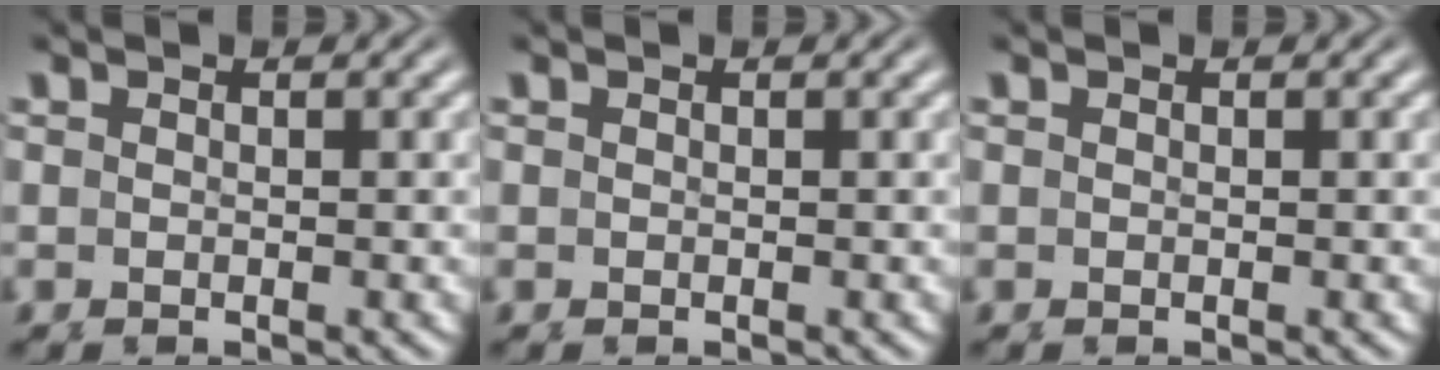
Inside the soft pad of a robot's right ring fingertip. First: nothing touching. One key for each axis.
{"total": 0.0}
{"total": 0.0}